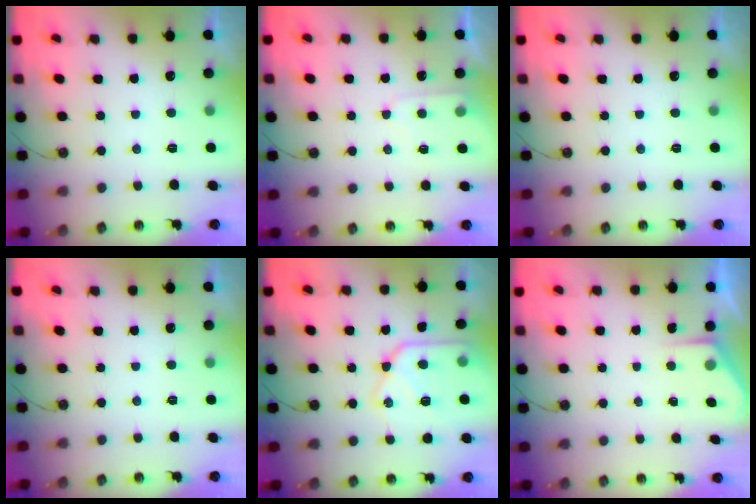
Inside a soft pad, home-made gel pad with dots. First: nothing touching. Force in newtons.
{"total": 6.3, "press": 6.3, "slide": 0.7}
{"total": 0.0}
{"total": 0.0}
{"total": 16.4, "press": 16.4, "slide": 1.2}
{"total": 2.1, "press": 2.1, "slide": 0.2}